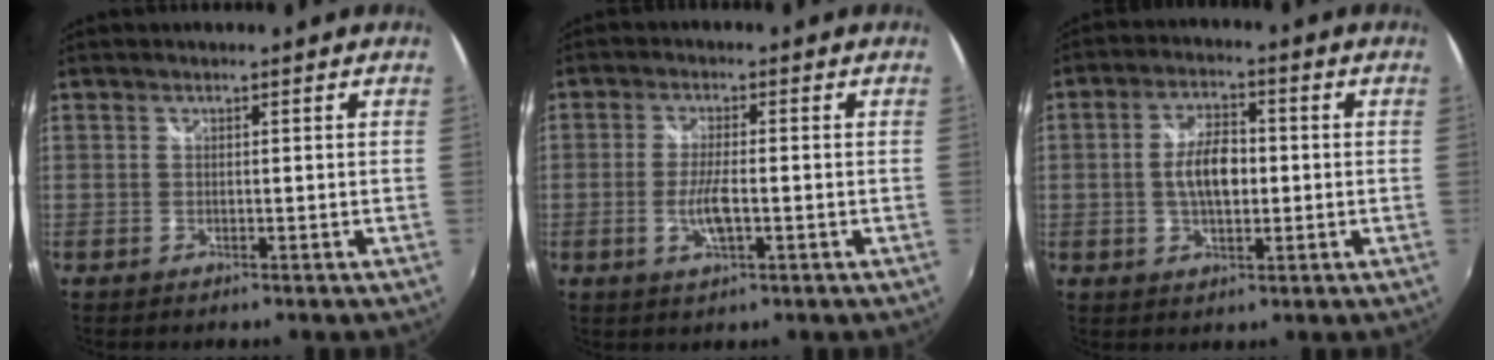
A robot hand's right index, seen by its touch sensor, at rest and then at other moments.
{"total": 5.1, "force": [-1.3, 1.3, 4.8], "torque": [-0.097, -0.006, -0.024]}
{"total": 7.6, "force": [-0.3, 3.9, 6.6], "torque": [-0.121, 0.008, -0.004]}